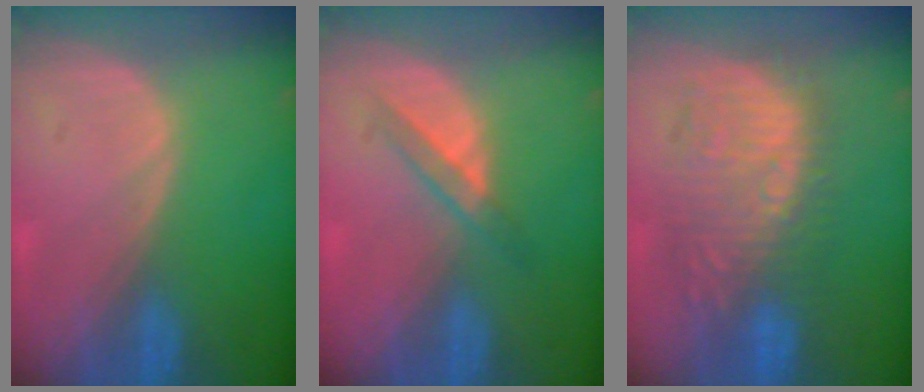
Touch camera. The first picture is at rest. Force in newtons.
{"total": 3.4, "press": 3.2, "slide": 1.1}
{"total": 10.0, "press": 9.9, "slide": 1.7}